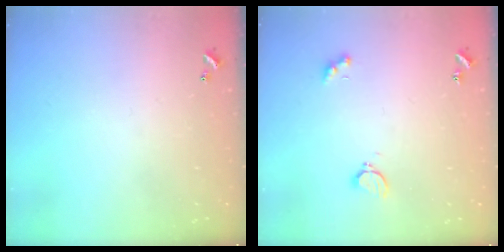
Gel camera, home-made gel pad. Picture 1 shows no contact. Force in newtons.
{"total": 2.8, "press": 2.8, "slide": 0.6}